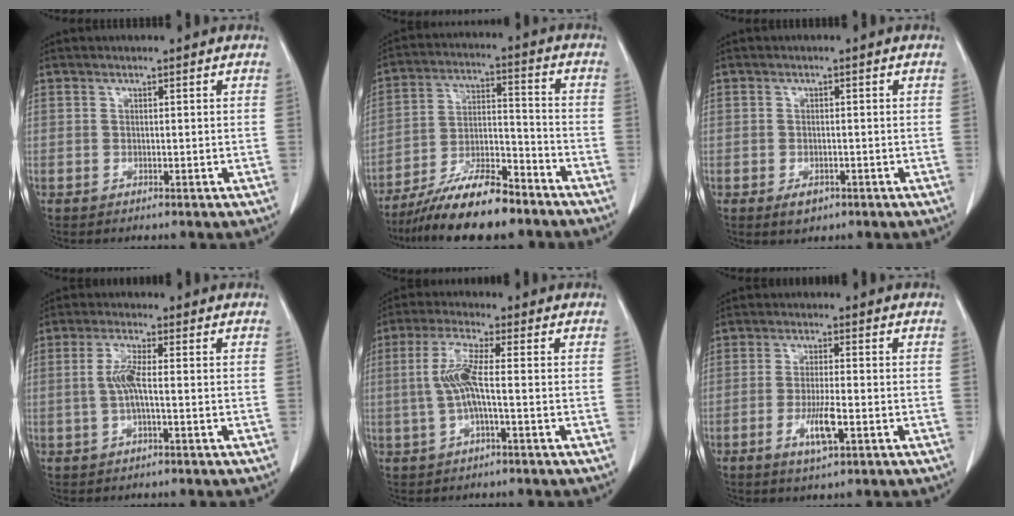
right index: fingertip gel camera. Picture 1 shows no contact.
{"total": 12.6, "force": [-10.2, 2.5, 7.0], "torque": [-0.123, -0.001, -0.182]}
{"total": 2.6, "force": [-1.3, 1.9, 1.3], "torque": [-0.015, 0.000, -0.009]}
{"total": 3.9, "force": [-0.2, 0.5, 3.8], "torque": [-0.085, 0.003, -0.005]}
{"total": 6.0, "force": [-0.2, 0.5, 6.0], "torque": [-0.130, 0.008, -0.008]}
{"total": 5.1, "force": [-1.9, 0.6, 4.7], "torque": [-0.092, -0.008, -0.032]}